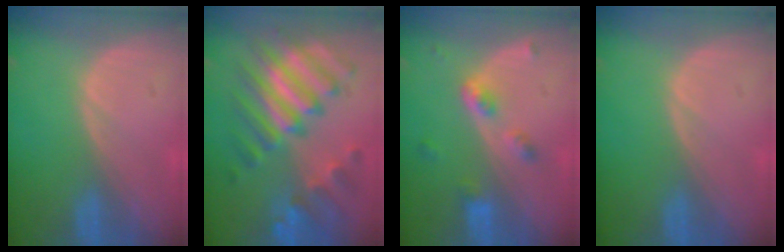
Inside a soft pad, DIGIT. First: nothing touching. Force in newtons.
{"total": 11.3, "press": 11.3, "slide": 1.0}
{"total": 4.4, "press": 4.0, "slide": 1.9}
{"total": 0.0}